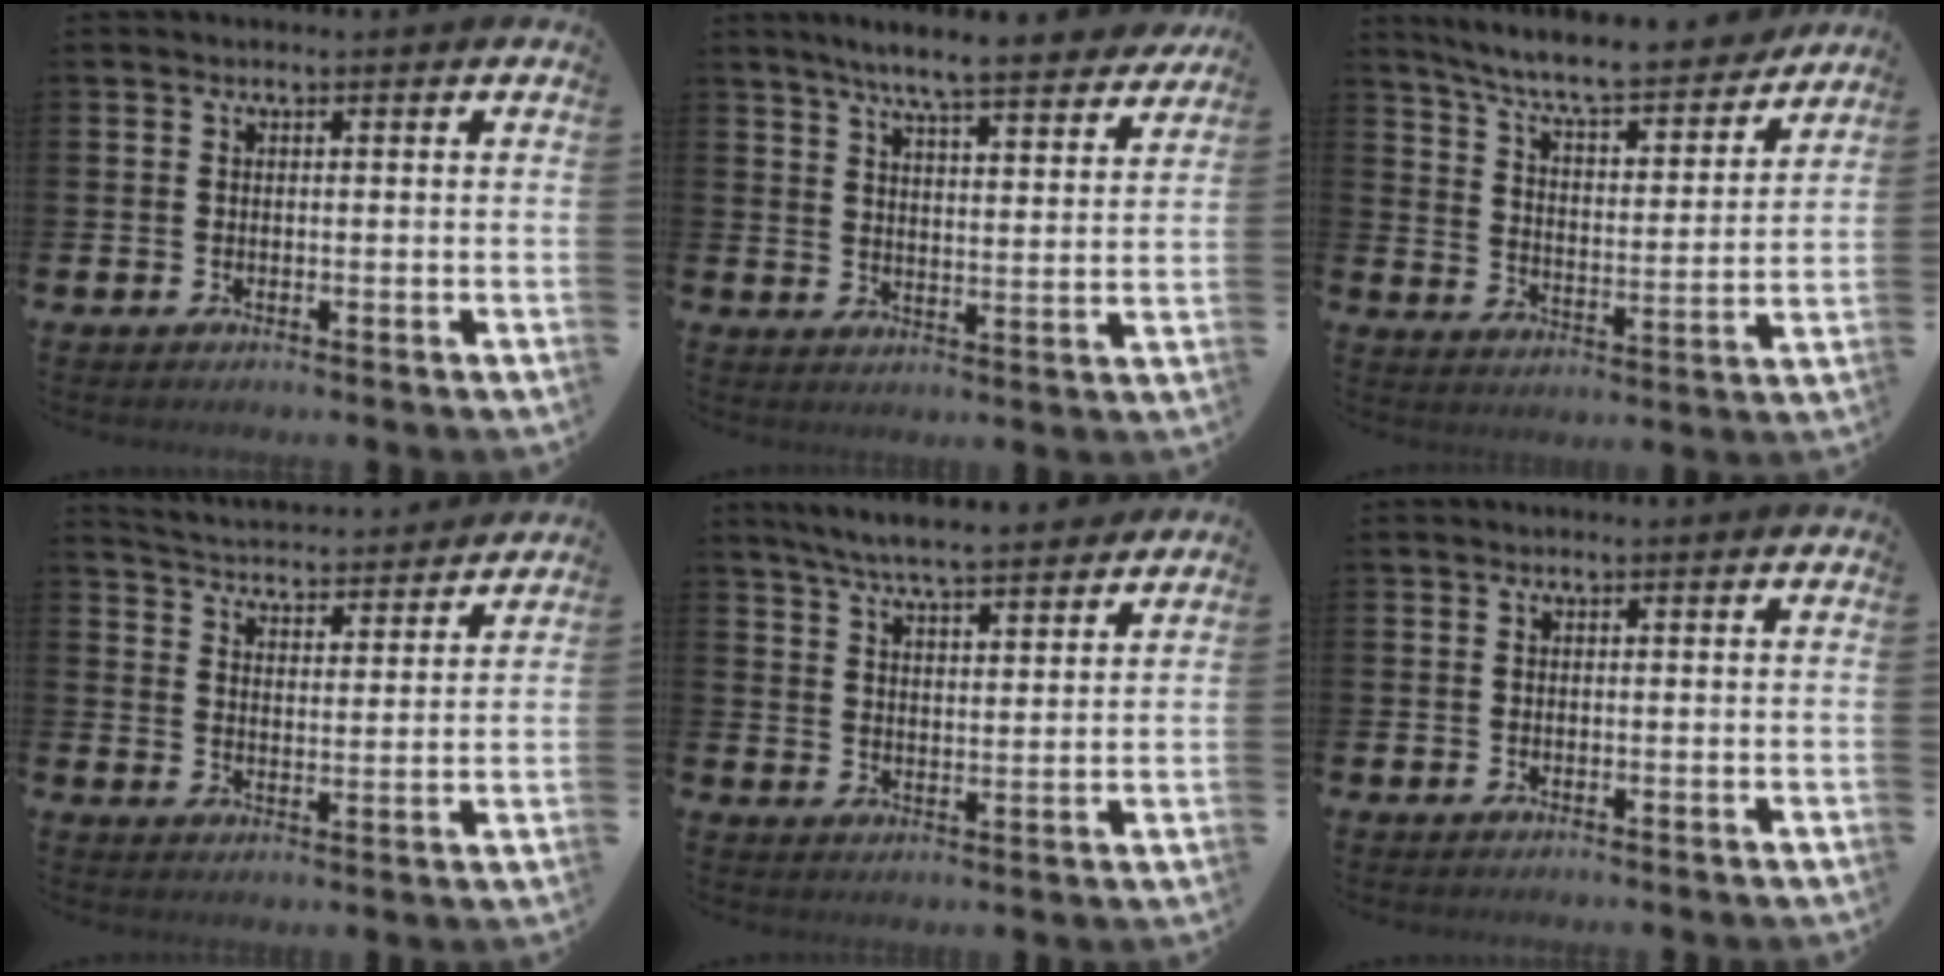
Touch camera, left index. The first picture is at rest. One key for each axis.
{"total": 7.4, "fx": 6.9, "fy": 0.4, "fz": 2.5, "tx": -0.059, "ty": -0.044, "tz": 0.118}
{"total": 9.0, "fx": 8.3, "fy": 1.2, "fz": 3.3, "tx": -0.094, "ty": -0.062, "tz": 0.141}
{"total": 4.4, "fx": 4.4, "fy": 0.6, "fz": 0.1, "tx": -0.027, "ty": -0.041, "tz": 0.072}
{"total": 6.5, "fx": 6.3, "fy": 0.4, "fz": 1.8, "tx": -0.050, "ty": -0.035, "tz": 0.111}
{"total": 0.0}